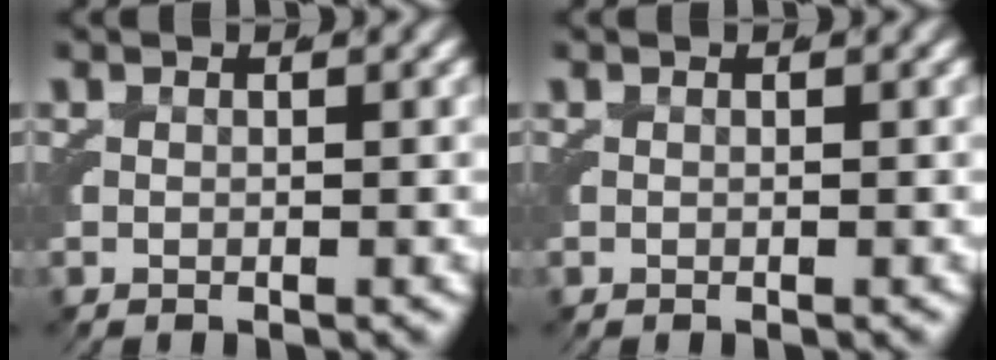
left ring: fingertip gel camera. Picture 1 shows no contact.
{"total": 0.0}